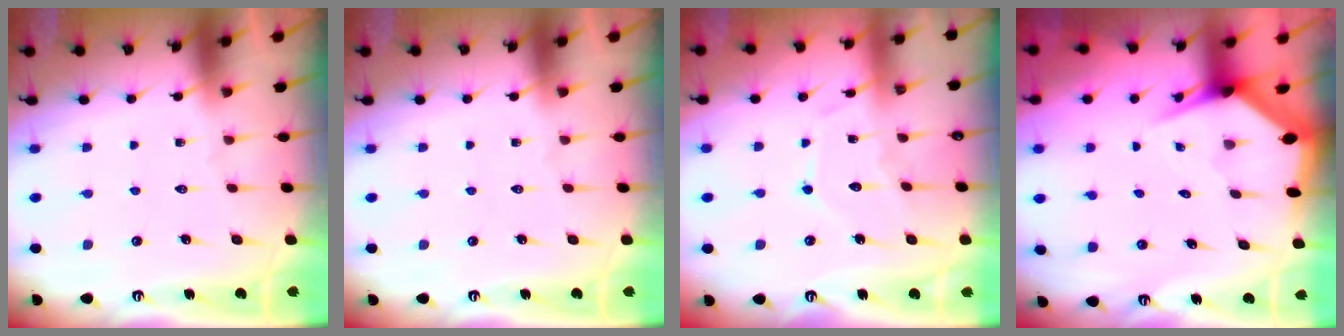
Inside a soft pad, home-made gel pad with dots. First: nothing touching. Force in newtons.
{"total": 0.0}
{"total": 9.3, "press": 9.3, "slide": 0.9}
{"total": 3.5, "press": 3.4, "slide": 0.5}